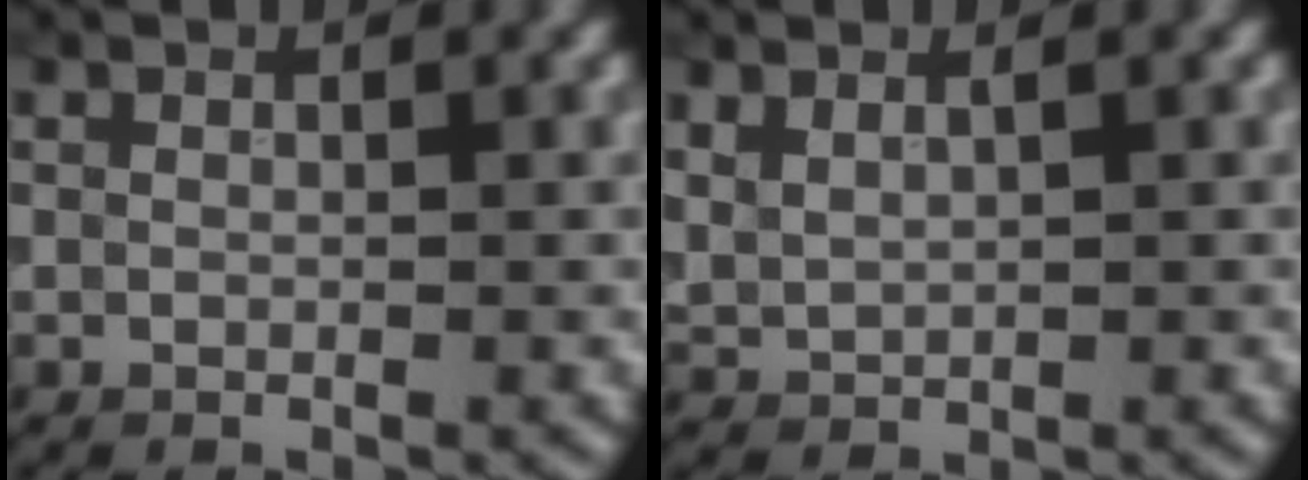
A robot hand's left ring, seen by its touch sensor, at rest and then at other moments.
{"total": 1.4, "force": [1.0, 0.6, 0.8], "torque": [-0.026, -0.001, 0.025]}